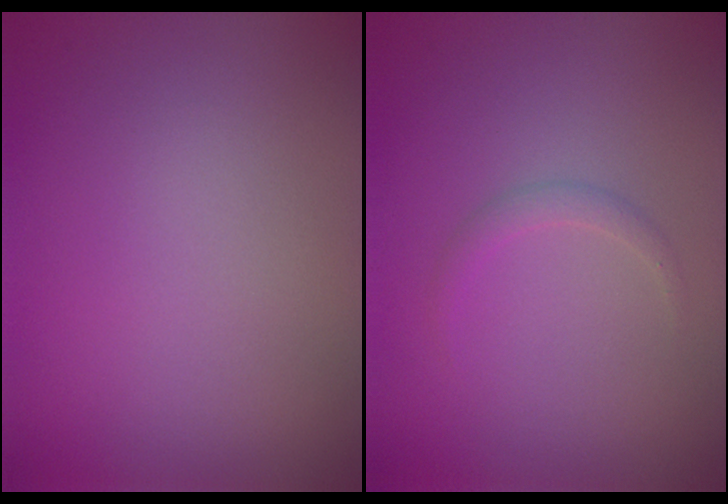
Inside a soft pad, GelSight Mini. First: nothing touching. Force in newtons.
{"total": 1.0, "press": 1.0, "slide": 0.1}